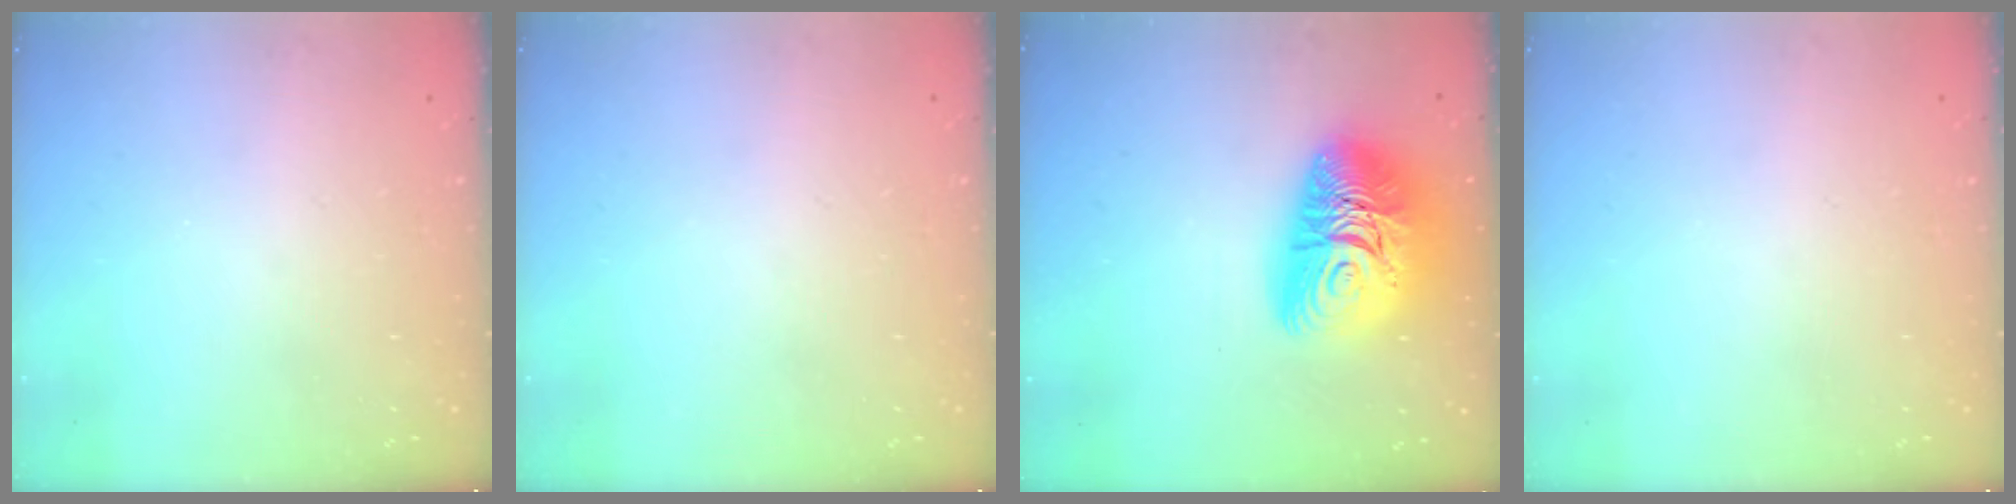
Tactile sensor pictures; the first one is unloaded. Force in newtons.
{"total": 0.0}
{"total": 17.6, "press": 17.5, "slide": 1.7}
{"total": 0.0}